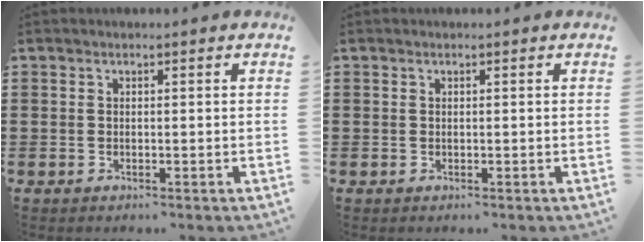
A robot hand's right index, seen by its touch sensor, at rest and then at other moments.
{"total": 0.0}